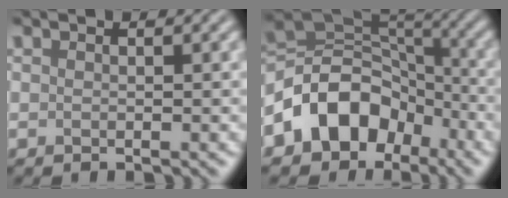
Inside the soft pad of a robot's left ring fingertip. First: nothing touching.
{"total": 8.8, "force": [-4.2, 6.5, 4.3], "torque": [-0.052, 0.012, -0.091]}